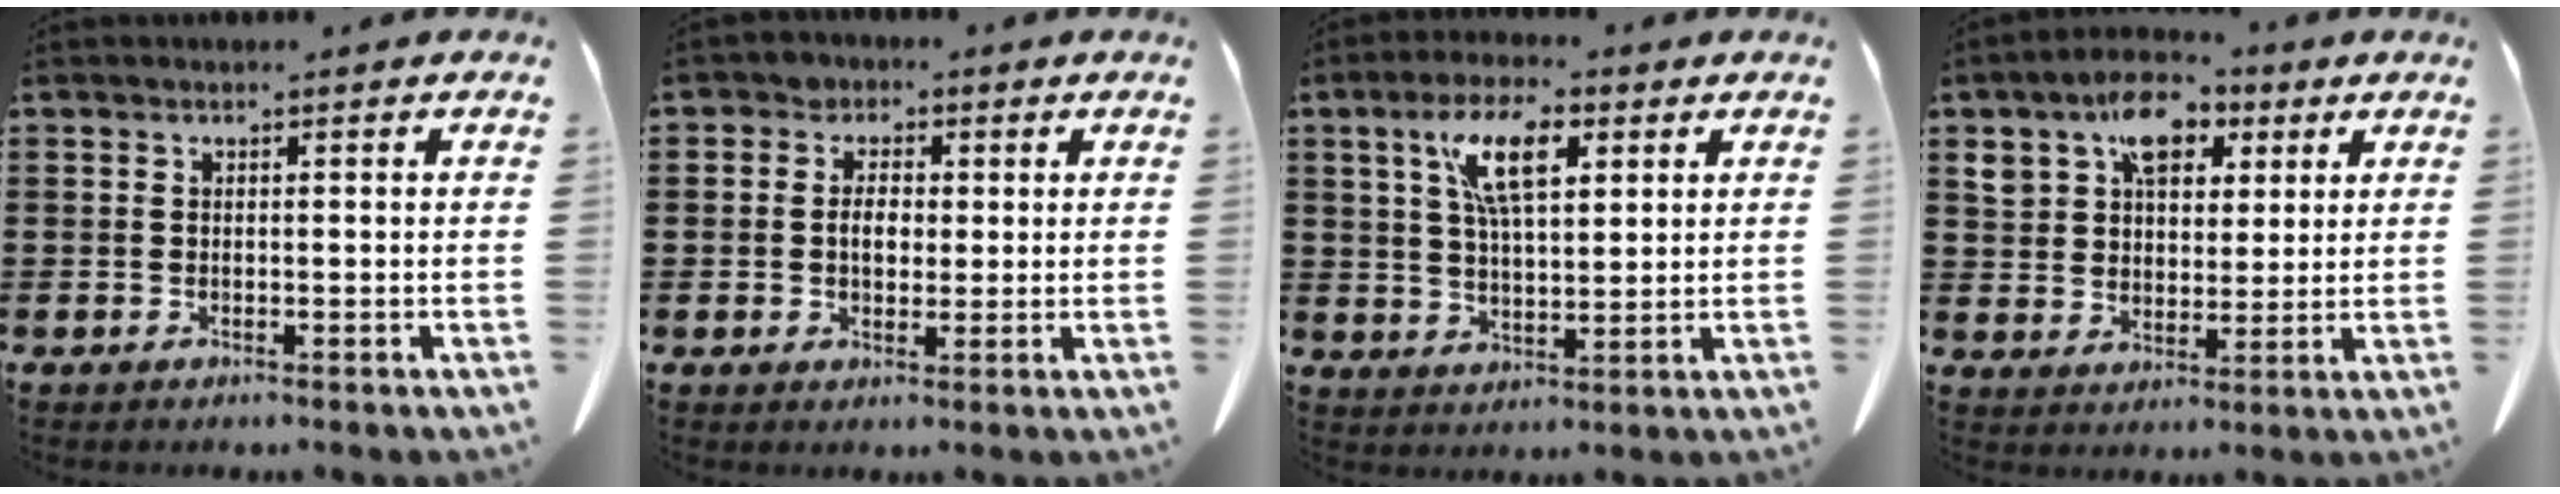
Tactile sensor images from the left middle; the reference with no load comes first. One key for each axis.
{"total": 3.5, "fx": 0.6, "fy": 2.8, "fz": 2.1, "tx": -0.042, "ty": 0.004, "tz": 0.007}
{"total": 9.8, "fx": 4.4, "fy": 3.7, "fz": 7.9, "tx": -0.158, "ty": 0.010, "tz": 0.076}
{"total": 8.6, "fx": 4.7, "fy": 5.6, "fz": 4.5, "tx": -0.094, "ty": 0.009, "tz": 0.081}